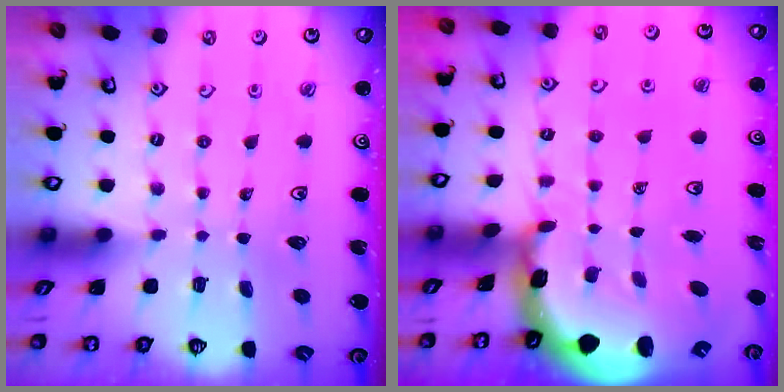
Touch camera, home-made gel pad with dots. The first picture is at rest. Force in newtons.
{"total": 3.8, "press": 3.6, "slide": 1.0}